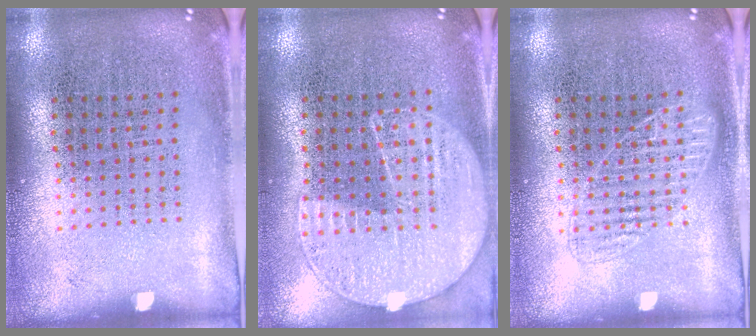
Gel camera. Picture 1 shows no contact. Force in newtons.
{"total": 1.1, "press": 1.1, "slide": 0.4}
{"total": 1.8, "press": 1.7, "slide": 0.4}